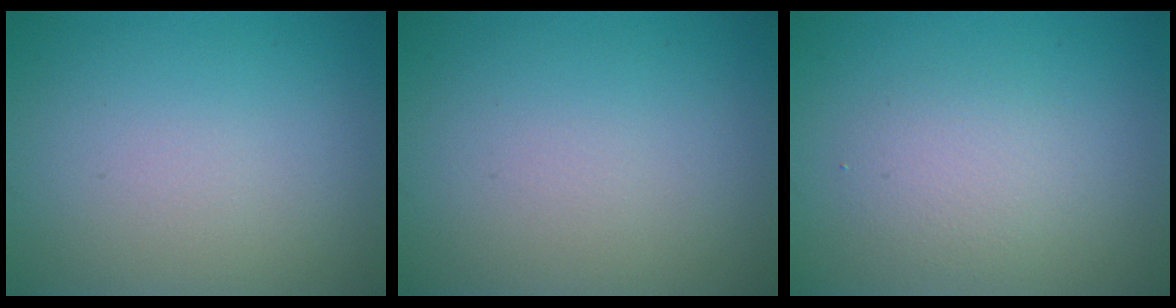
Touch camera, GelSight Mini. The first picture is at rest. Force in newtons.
{"total": 0.0}
{"total": 2.2, "press": 2.2, "slide": 0.0}